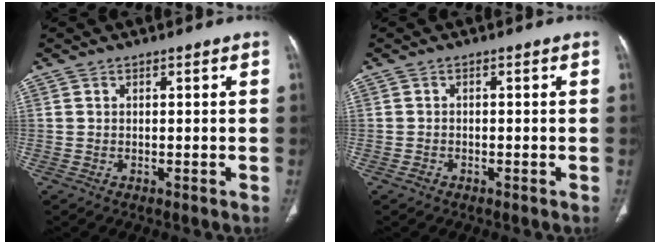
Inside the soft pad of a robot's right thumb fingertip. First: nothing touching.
{"total": 1.1, "force": [-0.7, 0.7, 0.3], "torque": [-0.008, 0.004, -0.015]}